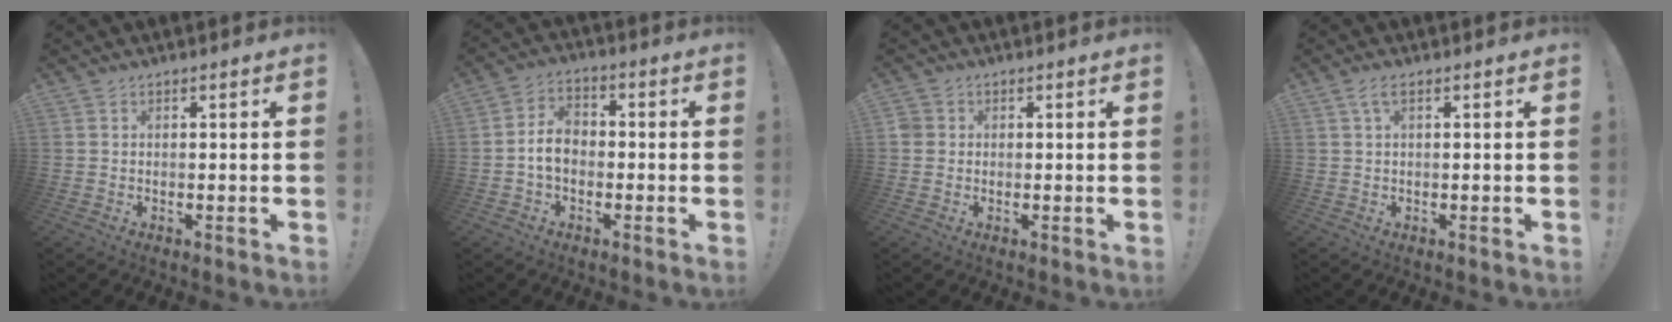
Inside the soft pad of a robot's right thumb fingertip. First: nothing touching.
{"total": 7.3, "force": [-1.3, 5.4, 4.7], "torque": [-0.081, 0.013, -0.022]}
{"total": 2.4, "force": [0.2, 2.2, 0.8], "torque": [-0.010, 0.005, 0.006]}
{"total": 2.5, "force": [0.8, 0.5, 2.3], "torque": [-0.053, 0.004, 0.015]}